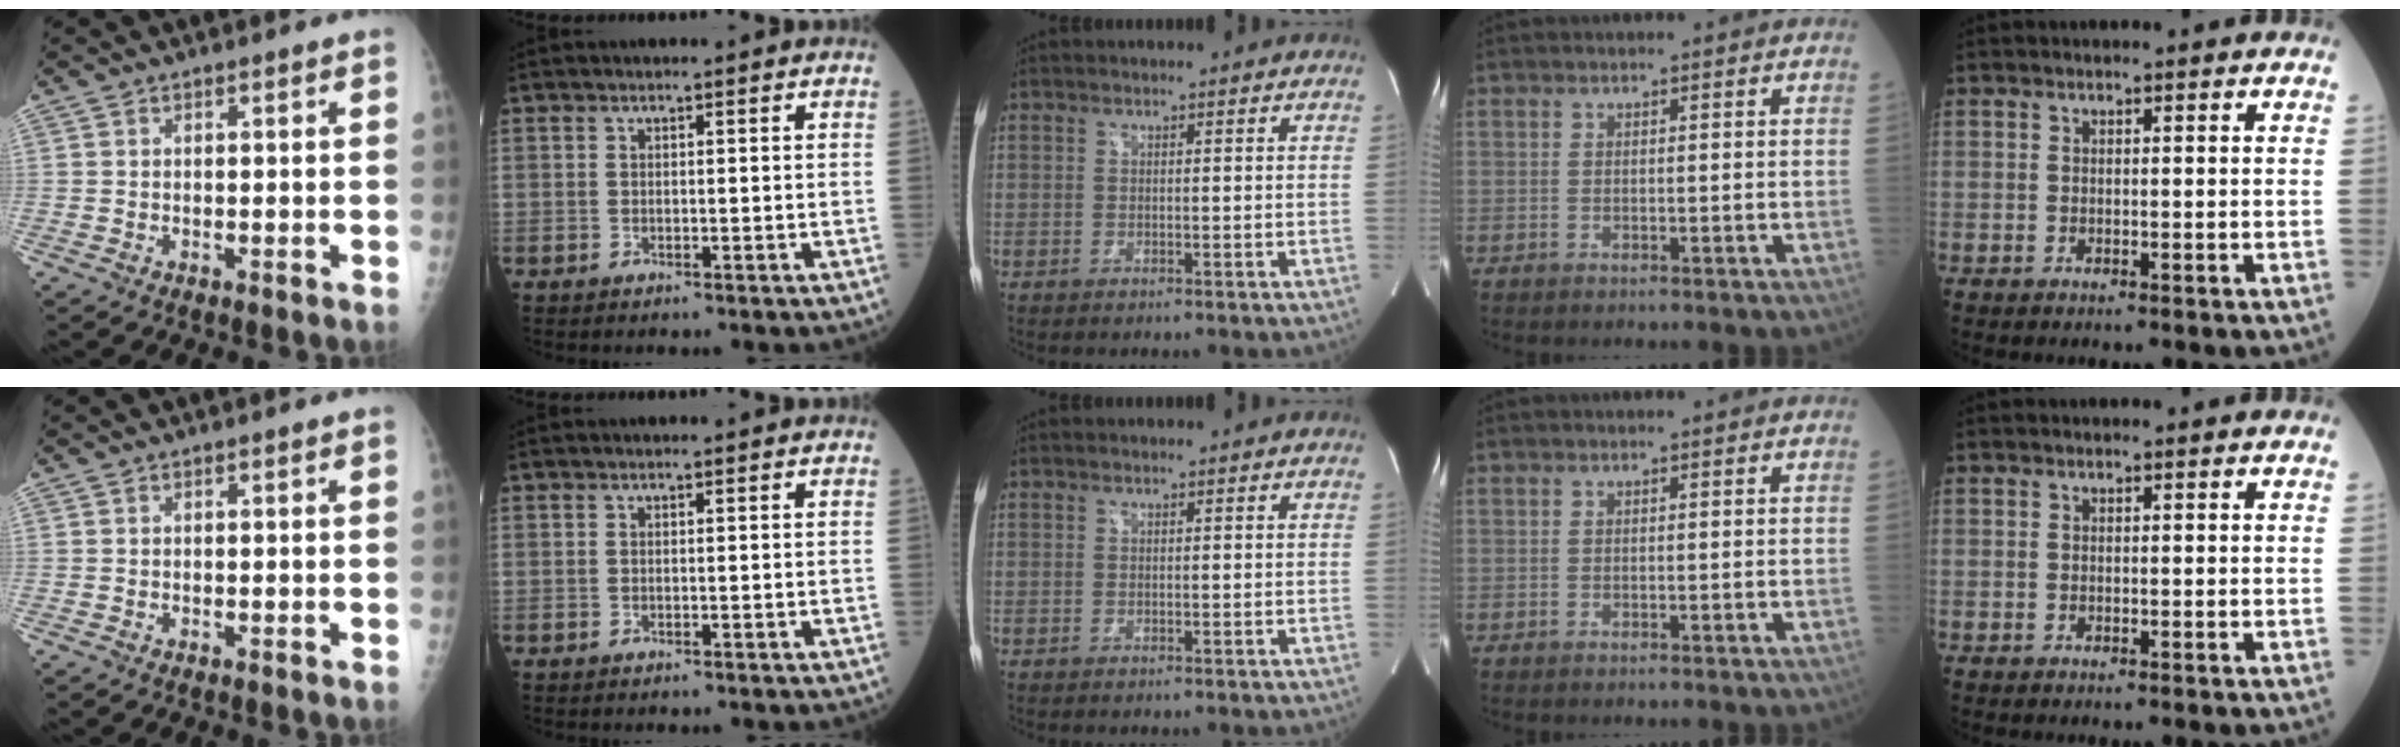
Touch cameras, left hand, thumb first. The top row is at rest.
{}